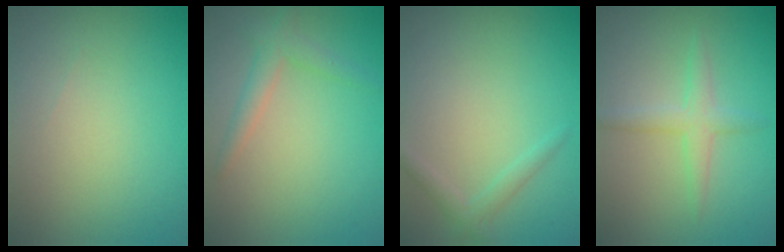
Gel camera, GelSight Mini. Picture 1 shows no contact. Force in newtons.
{"total": 2.1, "press": 2.1, "slide": 0.1}
{"total": 1.4, "press": 1.4, "slide": 0.1}
{"total": 2.0, "press": 2.0, "slide": 0.1}